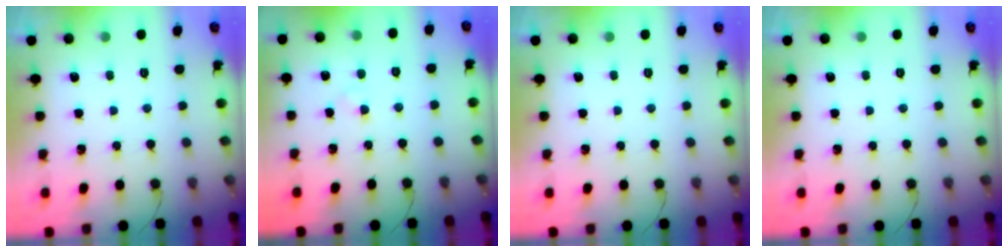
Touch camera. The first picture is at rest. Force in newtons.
{"total": 1.9, "press": 1.7, "slide": 0.9}
{"total": 0.0}
{"total": 0.0}